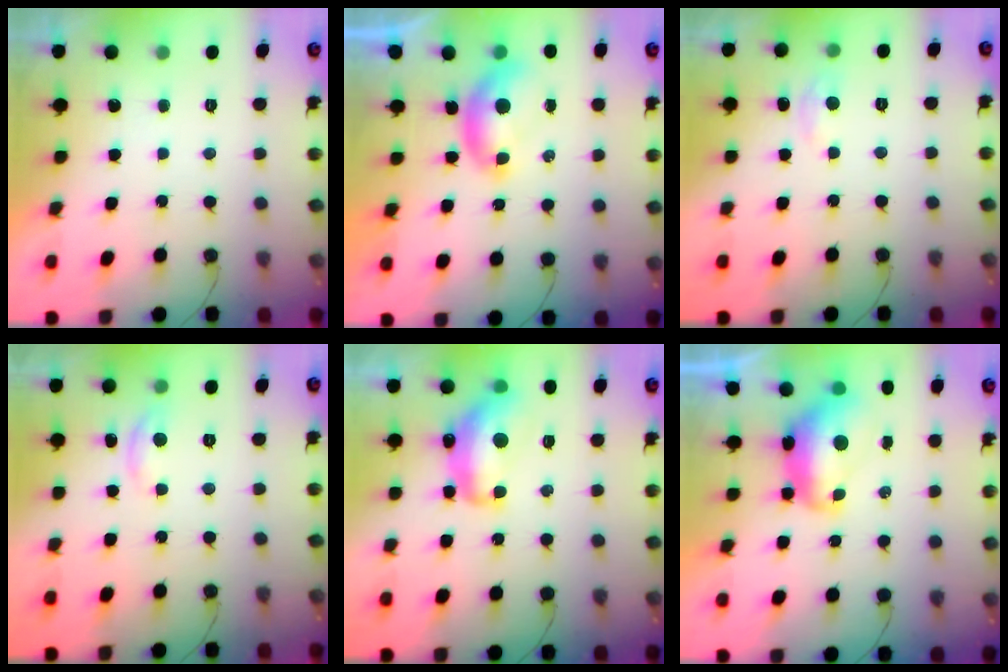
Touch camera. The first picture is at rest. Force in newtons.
{"total": 6.7, "press": 6.6, "slide": 0.9}
{"total": 3.1, "press": 3.0, "slide": 0.4}
{"total": 3.9, "press": 3.9, "slide": 0.3}
{"total": 12.8, "press": 12.8, "slide": 0.9}
{"total": 10.3, "press": 10.2, "slide": 0.9}